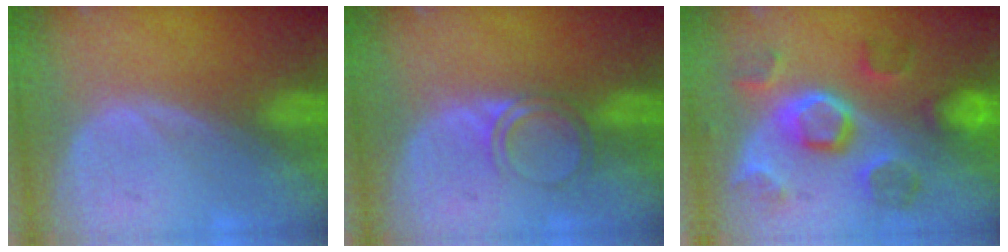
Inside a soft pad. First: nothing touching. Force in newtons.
{"total": 3.0, "press": 3.0, "slide": 0.3}
{"total": 9.3, "press": 9.1, "slide": 1.9}